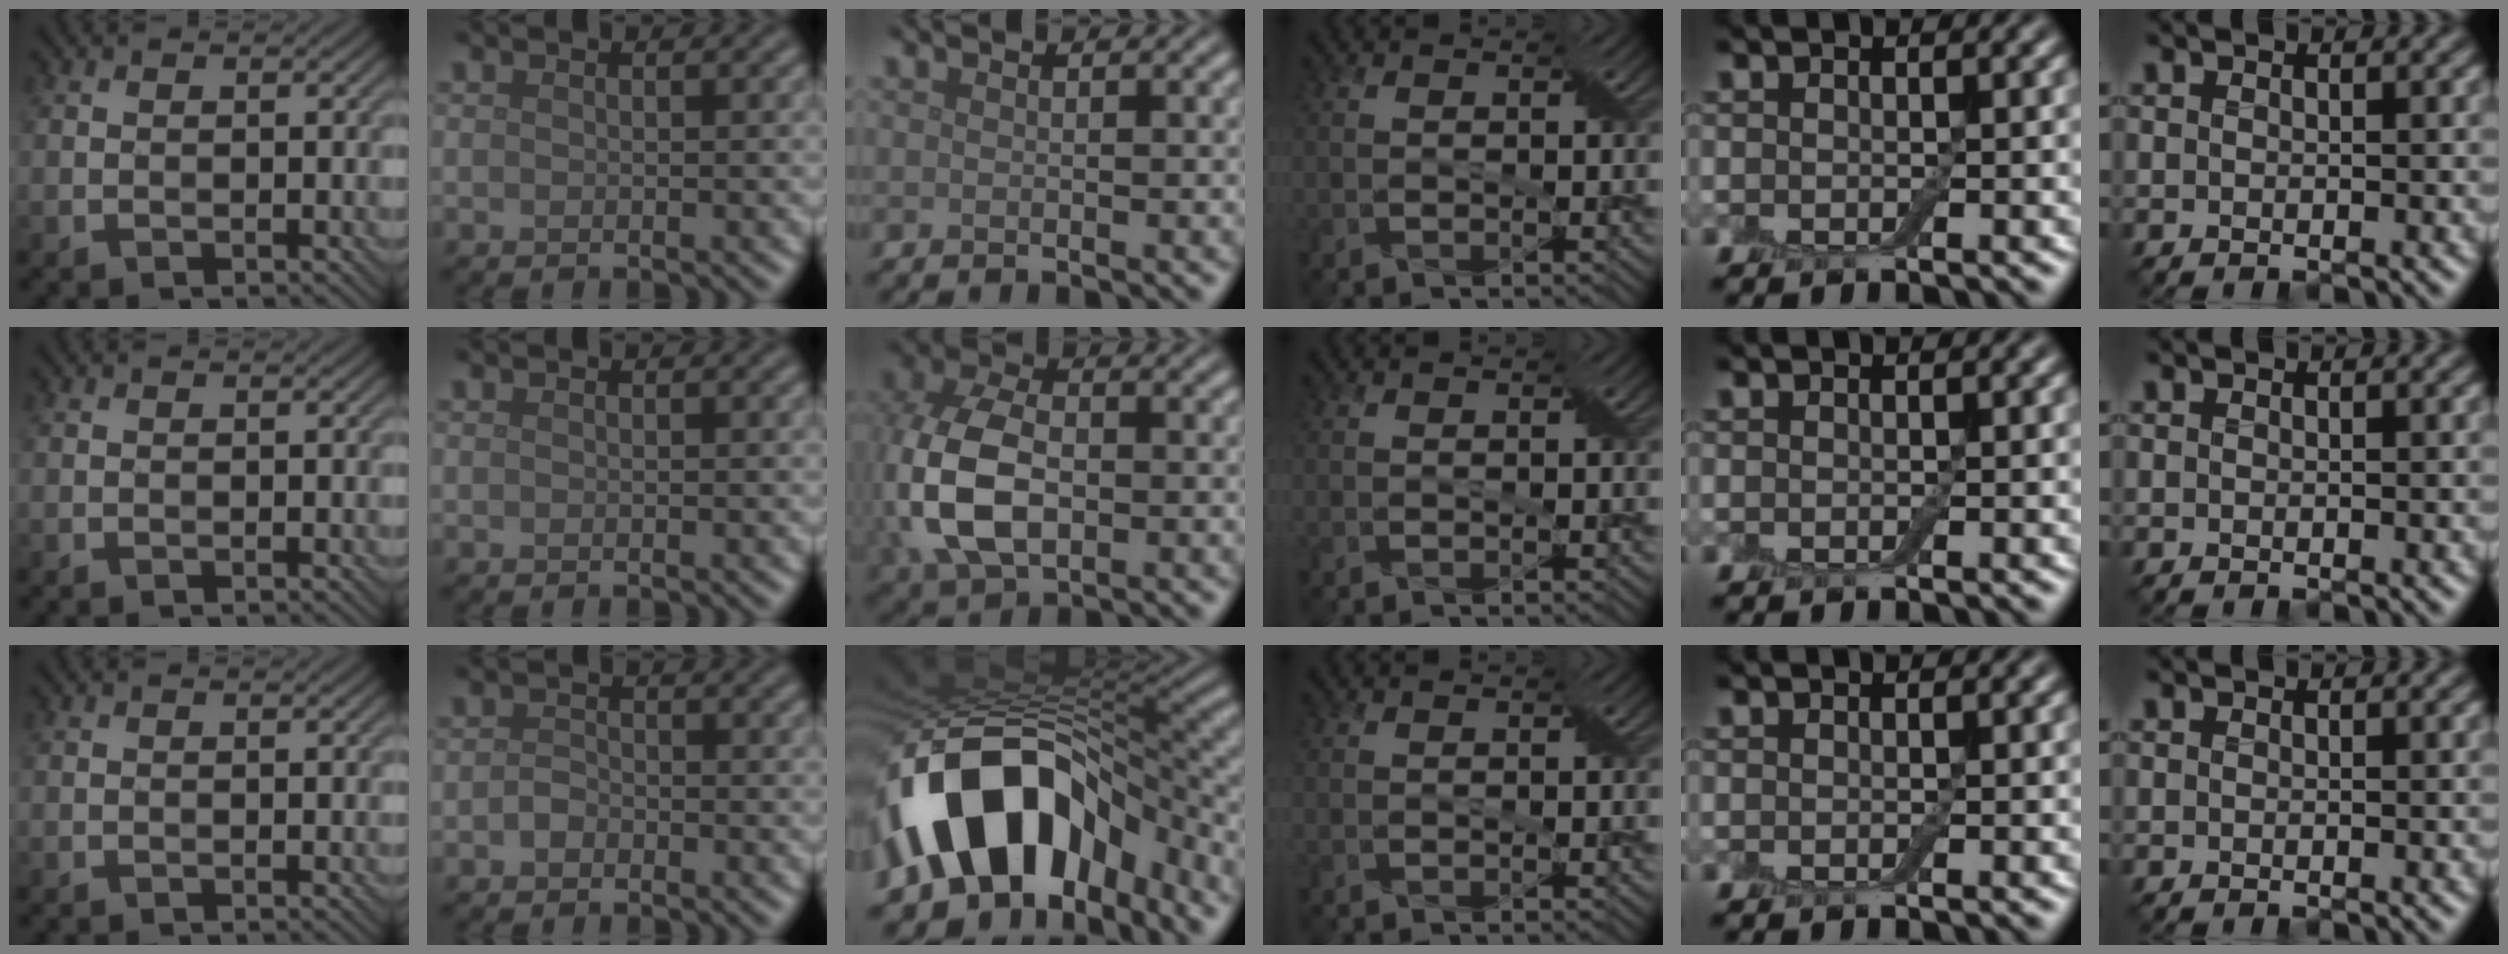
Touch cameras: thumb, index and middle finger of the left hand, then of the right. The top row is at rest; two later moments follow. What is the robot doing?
{"motion": "extract", "object": "drawer"}